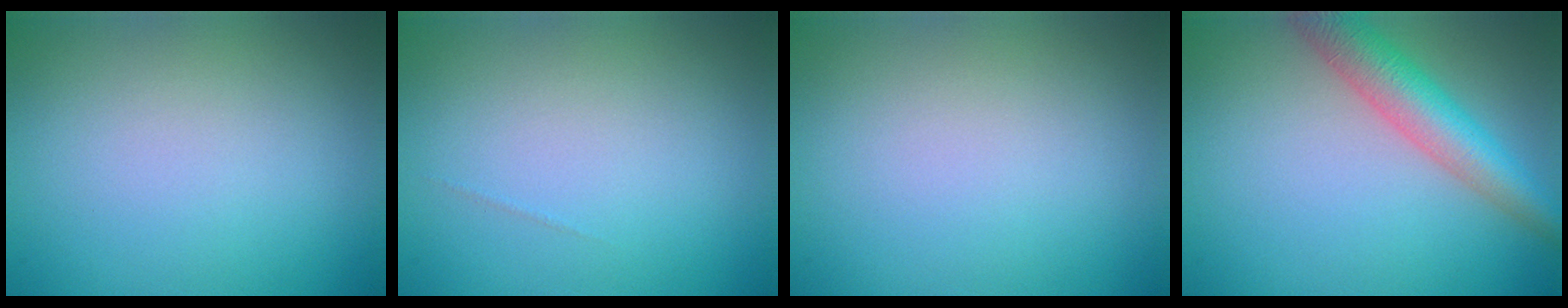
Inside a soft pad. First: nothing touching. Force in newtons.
{"total": 0.0}
{"total": 0.0}
{"total": 5.4, "press": 5.4, "slide": 0.3}